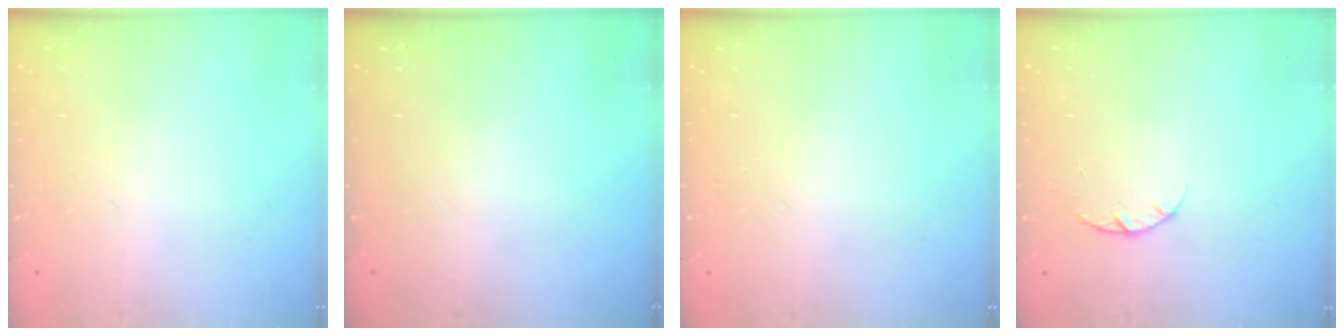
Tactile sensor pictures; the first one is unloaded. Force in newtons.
{"total": 0.0}
{"total": 2.6, "press": 2.6, "slide": 0.2}
{"total": 2.0, "press": 1.9, "slide": 0.4}